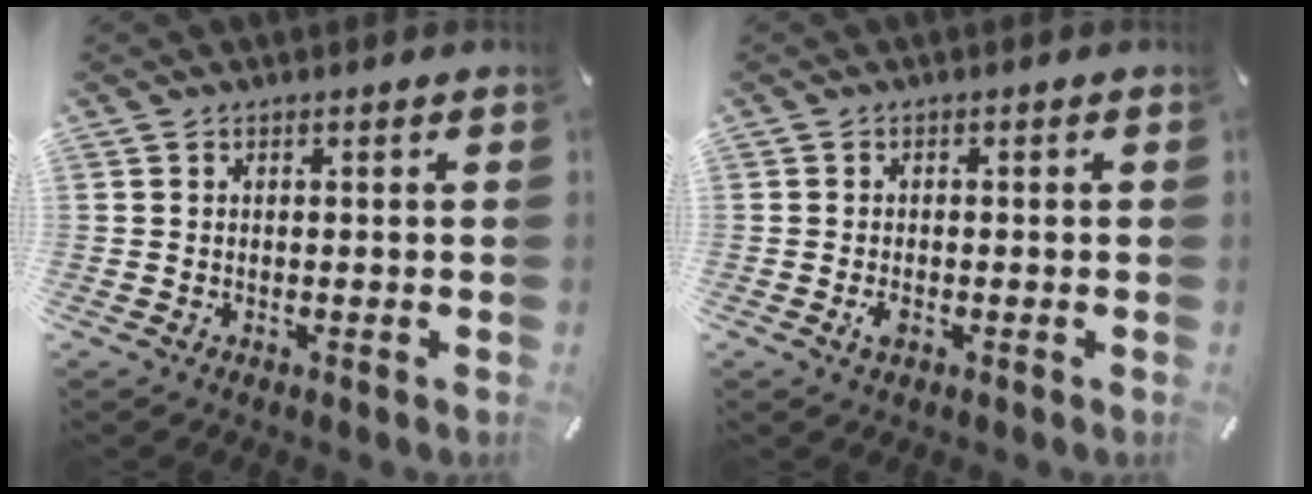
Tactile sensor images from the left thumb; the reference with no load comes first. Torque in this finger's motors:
{"motor_torque": [0.20, 0.76, 0.01, 0.01, 0.01]}